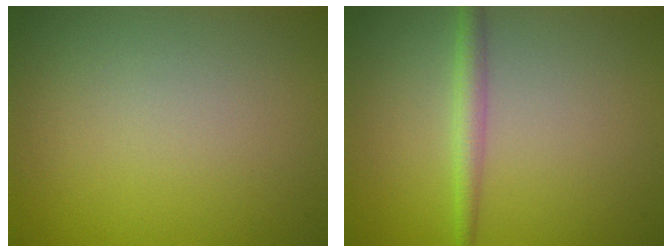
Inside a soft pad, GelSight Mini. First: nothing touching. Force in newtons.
{"total": 1.9, "press": 1.9, "slide": 0.0}